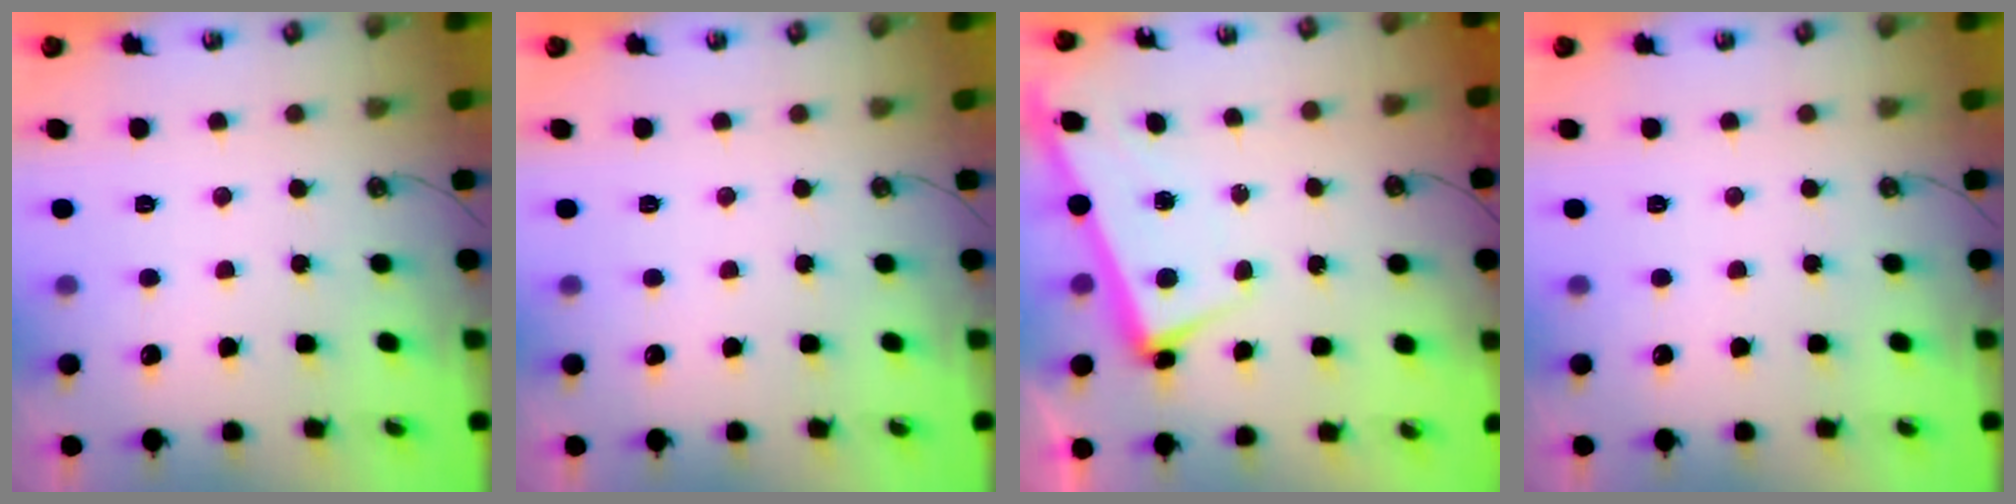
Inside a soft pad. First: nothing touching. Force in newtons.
{"total": 0.0}
{"total": 2.6, "press": 2.5, "slide": 0.7}
{"total": 0.0}